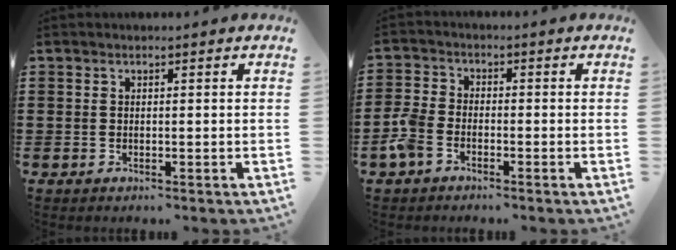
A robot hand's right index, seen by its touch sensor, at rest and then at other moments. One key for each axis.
{"total": 4.0, "fx": -2.5, "fy": 2.1, "fz": 2.3, "tx": -0.076, "ty": -0.004, "tz": -0.058}